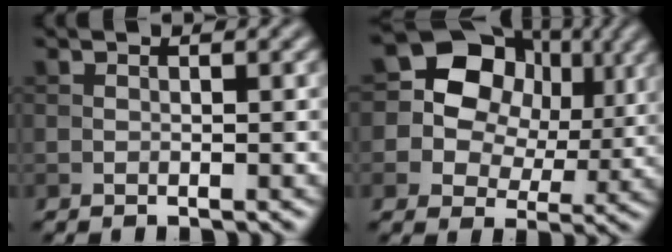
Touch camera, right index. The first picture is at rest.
{"total": 11.5, "force": [3.1, 9.4, 5.8], "torque": [-0.108, 0.031, 0.037]}